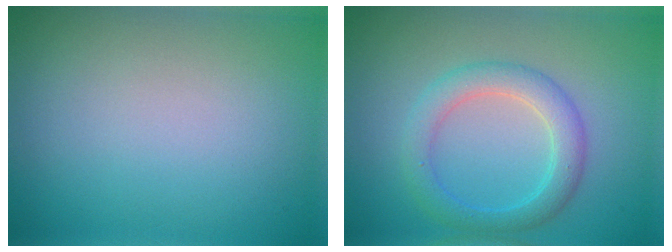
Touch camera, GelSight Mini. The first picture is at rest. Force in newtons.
{"total": 3.5, "press": 3.5, "slide": 0.0}